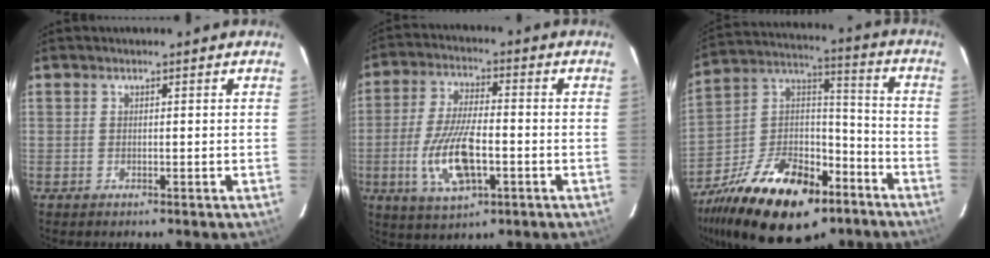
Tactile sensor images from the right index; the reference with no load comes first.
{"total": 12.6, "force": [-3.5, 4.8, 11.1], "torque": [-0.230, -0.008, -0.061]}
{"total": 25.0, "force": [-14.6, 13.4, 15.2], "torque": [-0.295, 0.026, -0.229]}